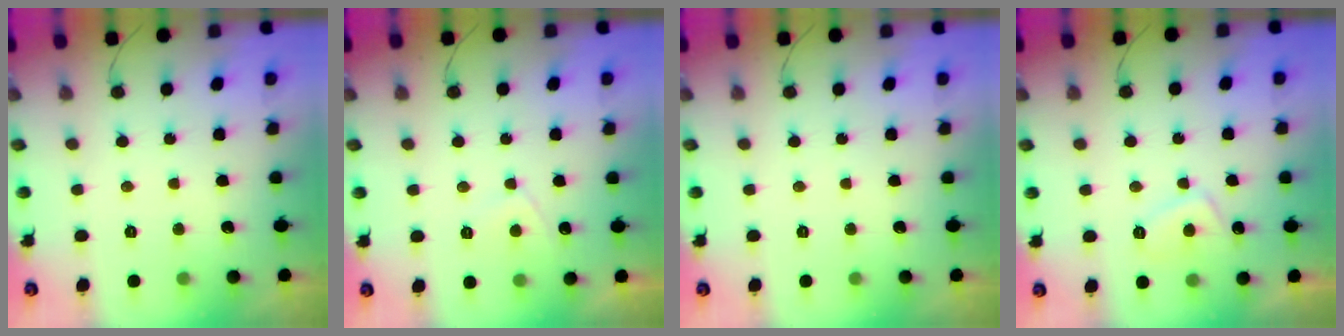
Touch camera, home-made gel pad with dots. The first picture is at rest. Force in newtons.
{"total": 2.2, "press": 2.2, "slide": 0.5}
{"total": 0.0}
{"total": 3.9, "press": 3.8, "slide": 1.0}